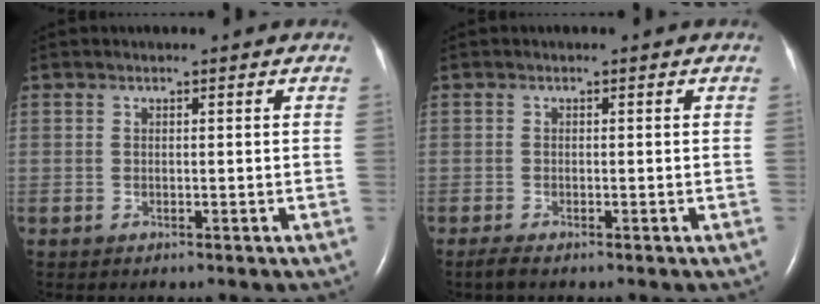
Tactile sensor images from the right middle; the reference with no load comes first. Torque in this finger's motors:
{"motor_torque": [0.17, -0.14, -0.02, 0.00]}